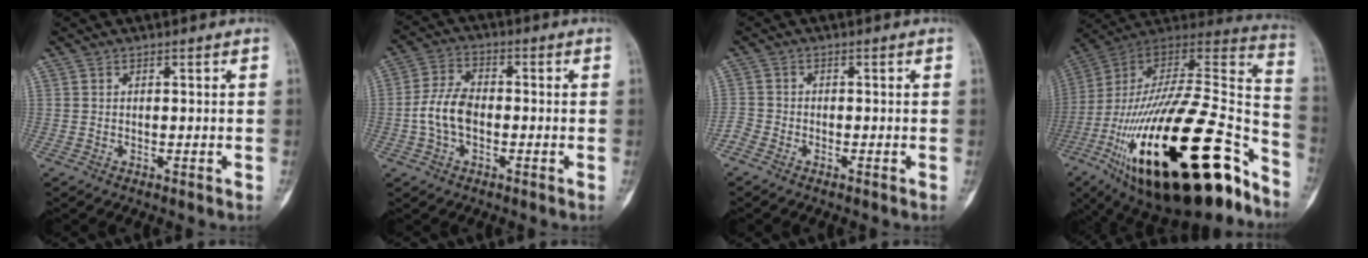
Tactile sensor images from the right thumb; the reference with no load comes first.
{"total": 7.8, "force": [-1.4, 4.8, 6.0], "torque": [-0.117, 0.020, -0.032]}
{"total": 2.1, "force": [-1.8, 1.0, 0.6], "torque": [-0.013, 0.006, -0.041]}
{"total": 42.0, "force": [-20.3, 16.1, 33.1], "torque": [-0.530, 0.049, -0.329]}